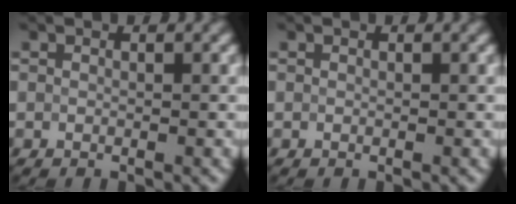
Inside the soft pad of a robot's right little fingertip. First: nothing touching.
{"total": 0.0}